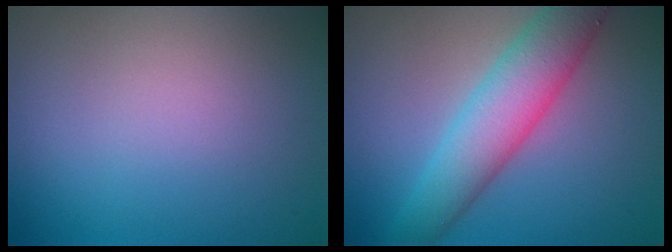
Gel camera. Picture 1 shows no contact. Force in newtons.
{"total": 5.9, "press": 5.9, "slide": 0.0}